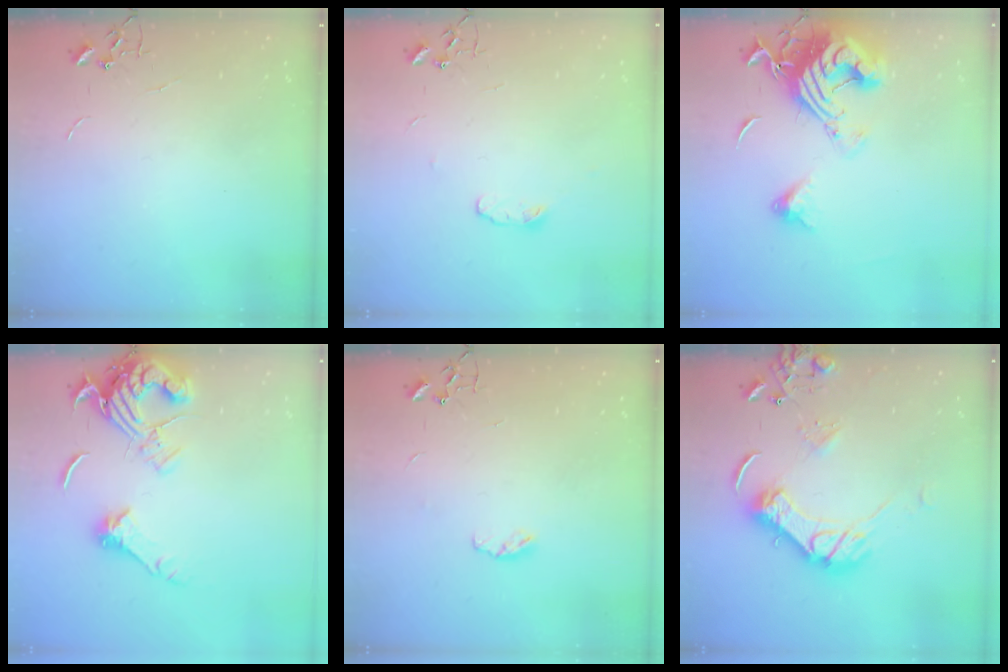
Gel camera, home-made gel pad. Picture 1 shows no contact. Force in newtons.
{"total": 5.2, "press": 5.2, "slide": 0.7}
{"total": 18.1, "press": 18.0, "slide": 2.0}
{"total": 14.2, "press": 14.1, "slide": 1.8}
{"total": 4.7, "press": 4.6, "slide": 0.6}
{"total": 15.3, "press": 15.2, "slide": 1.7}